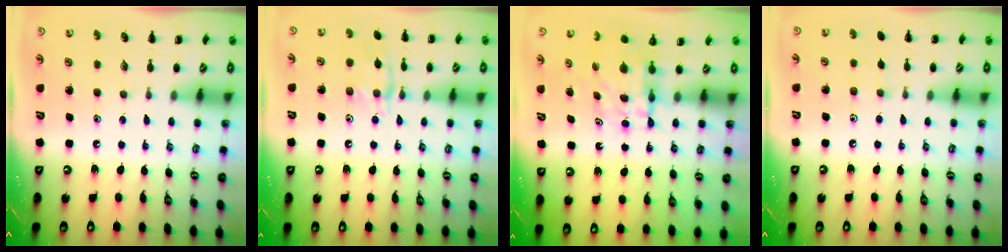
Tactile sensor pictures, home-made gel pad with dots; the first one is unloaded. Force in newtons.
{"total": 9.8, "press": 9.8, "slide": 0.7}
{"total": 5.0, "press": 5.0, "slide": 0.4}
{"total": 3.8, "press": 3.5, "slide": 1.3}